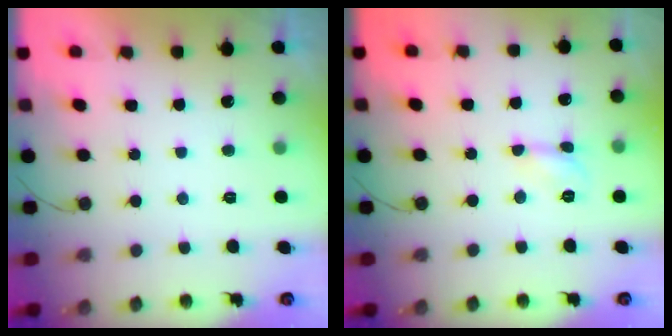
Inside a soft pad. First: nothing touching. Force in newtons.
{"total": 4.3, "press": 4.2, "slide": 0.3}